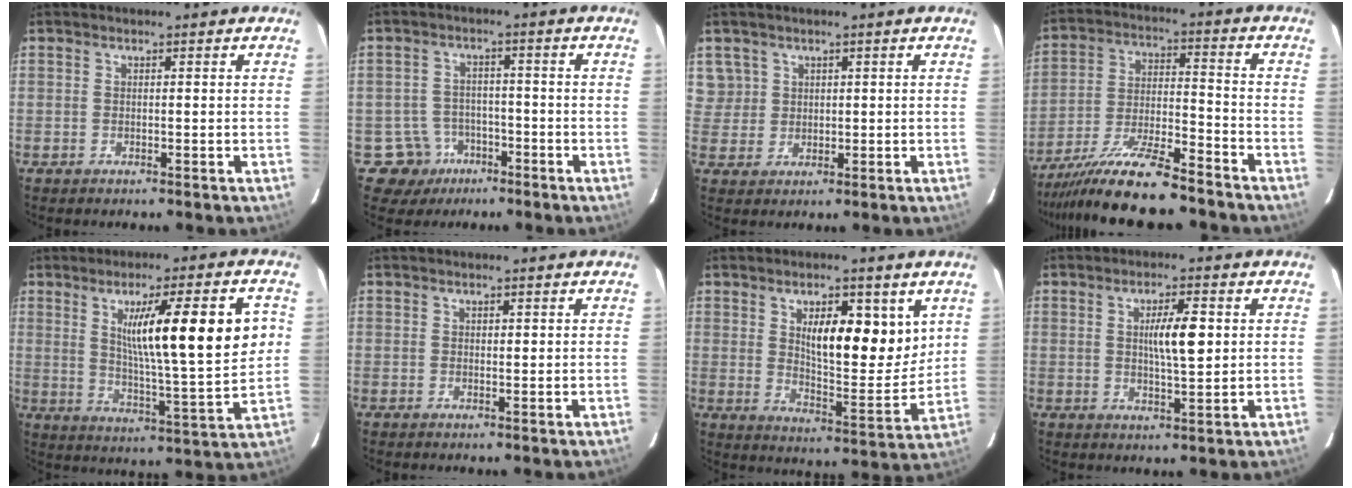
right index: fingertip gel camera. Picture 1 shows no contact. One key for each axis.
{"total": 6.1, "fx": -2.8, "fy": 5.5, "fz": -0.1, "tx": 0.004, "ty": 0.012, "tz": -0.036}
{"total": 4.0, "fx": 1.9, "fy": 3.5, "fz": -0.4, "tx": 0.021, "ty": 0.005, "tz": 0.038}
{"total": 14.7, "fx": -12.5, "fy": 1.3, "fz": 7.7, "tx": -0.146, "ty": -0.013, "tz": -0.221}
{"total": 16.4, "fx": 4.3, "fy": 1.0, "fz": 15.8, "tx": -0.244, "ty": -0.004, "tz": 0.067}
{"total": 0.6, "fx": 0.2, "fy": 0.3, "fz": 0.4, "tx": -0.005, "ty": 0.001, "tz": 0.004}
{"total": 11.2, "fx": 4.6, "fy": 4.4, "fz": 9.2, "tx": -0.132, "ty": -0.011, "tz": 0.082}
{"total": 6.1, "fx": 1.1, "fy": 1.0, "fz": 5.9, "tx": -0.100, "ty": 0.003, "tz": 0.021}